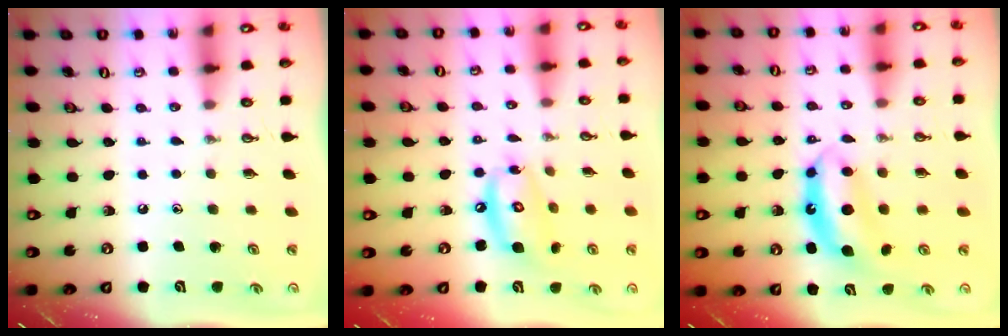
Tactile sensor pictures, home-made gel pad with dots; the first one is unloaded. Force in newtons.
{"total": 12.7, "press": 12.6, "slide": 1.4}
{"total": 7.3, "press": 7.3, "slide": 0.3}